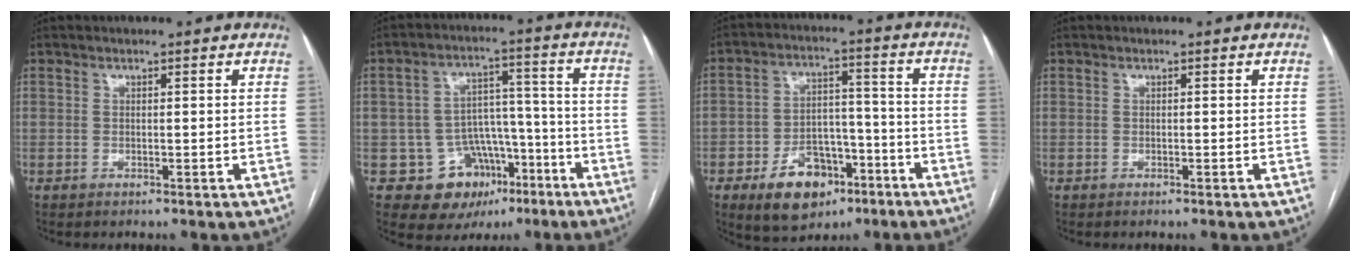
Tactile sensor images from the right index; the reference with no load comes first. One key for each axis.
{"total": 10.6, "fx": -5.4, "fy": 8.4, "fz": 3.5, "tx": -0.035, "ty": 0.045, "tz": -0.068}
{"total": 11.5, "fx": -6.3, "fy": 7.0, "fz": 6.6, "tx": -0.108, "ty": 0.016, "tz": -0.095}
{"total": 0.0}